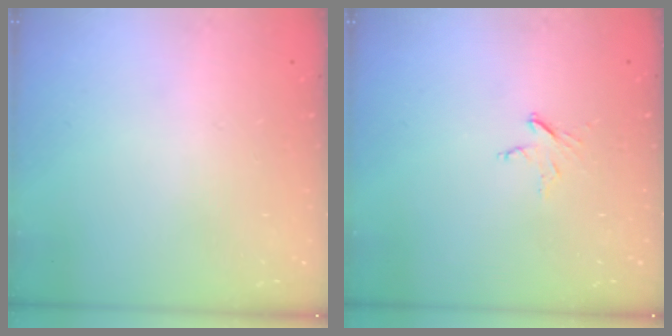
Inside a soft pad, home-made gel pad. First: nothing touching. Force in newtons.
{"total": 3.7, "press": 3.7, "slide": 0.4}